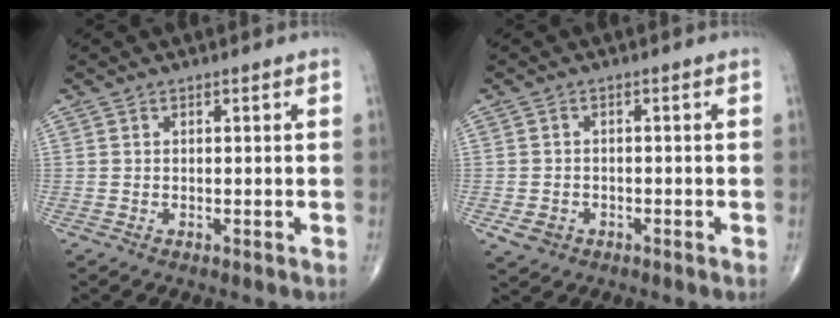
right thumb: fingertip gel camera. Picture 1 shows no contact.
{"total": 3.0, "force": [-1.2, 2.3, 1.3], "torque": [-0.021, 0.004, -0.016]}